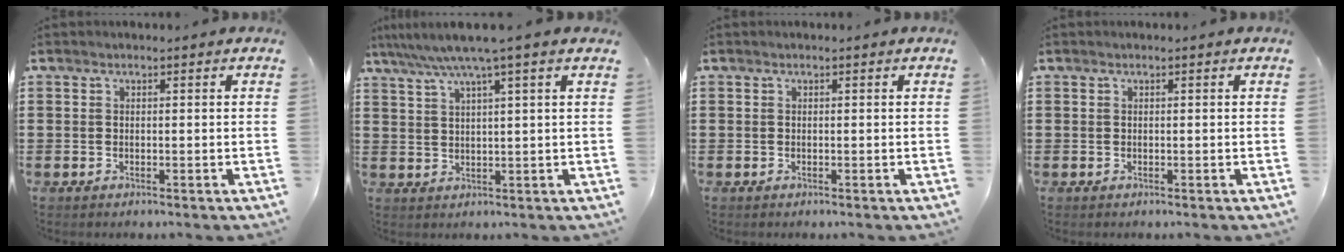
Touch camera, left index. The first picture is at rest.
{"total": 5.2, "force": [3.5, -0.7, 3.8], "torque": [-0.083, -0.010, 0.057]}
{"total": 0.0}
{"total": 0.0}